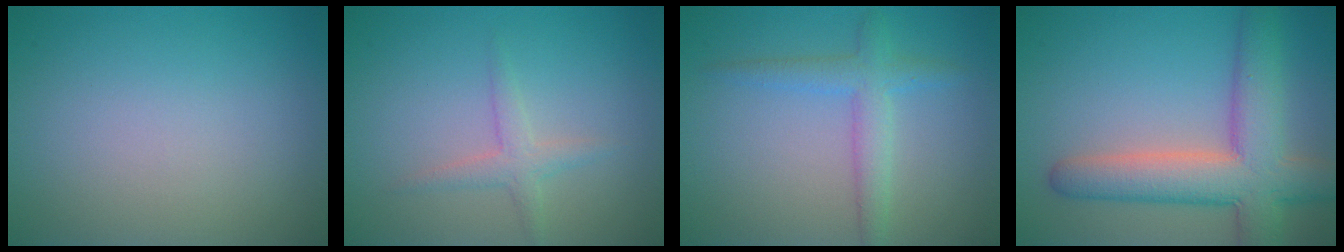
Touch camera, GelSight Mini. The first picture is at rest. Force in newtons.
{"total": 1.9, "press": 1.9, "slide": 0.1}
{"total": 2.9, "press": 2.9, "slide": 0.1}
{"total": 8.1, "press": 8.1, "slide": 0.7}